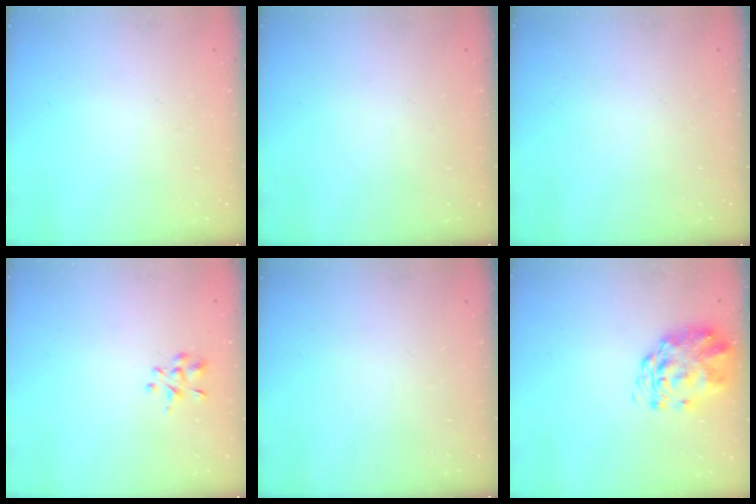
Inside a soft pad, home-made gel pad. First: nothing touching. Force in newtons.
{"total": 0.0}
{"total": 0.0}
{"total": 2.4, "press": 2.3, "slide": 0.8}
{"total": 0.0}
{"total": 3.2, "press": 3.0, "slide": 1.0}